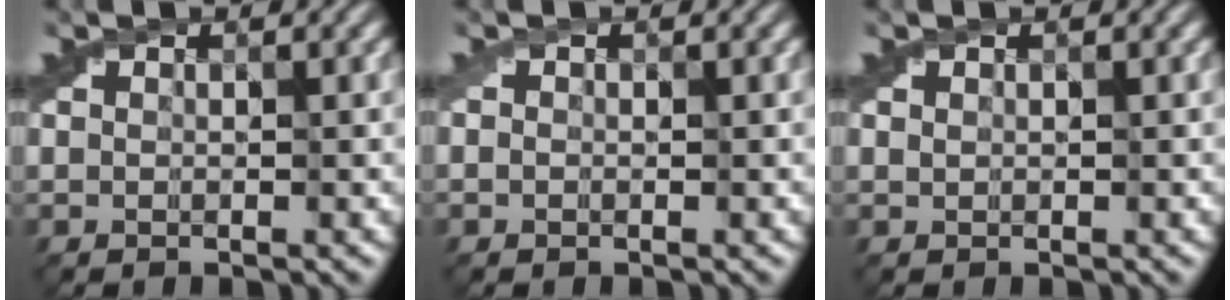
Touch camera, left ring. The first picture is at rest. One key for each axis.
{"total": 0.0}
{"total": 0.0}